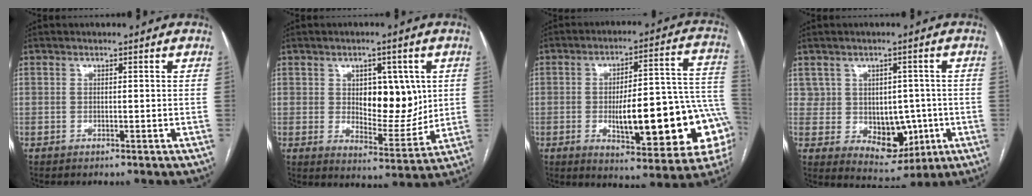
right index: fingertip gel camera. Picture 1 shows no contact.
{"total": 9.5, "force": [2.1, 4.9, 7.9], "torque": [-0.105, 0.004, 0.043]}
{"total": 22.1, "force": [-5.0, 5.4, 20.8], "torque": [-0.213, 0.028, -0.050]}
{"total": 7.9, "force": [-0.5, 6.3, 4.7], "torque": [-0.052, 0.013, 0.016]}